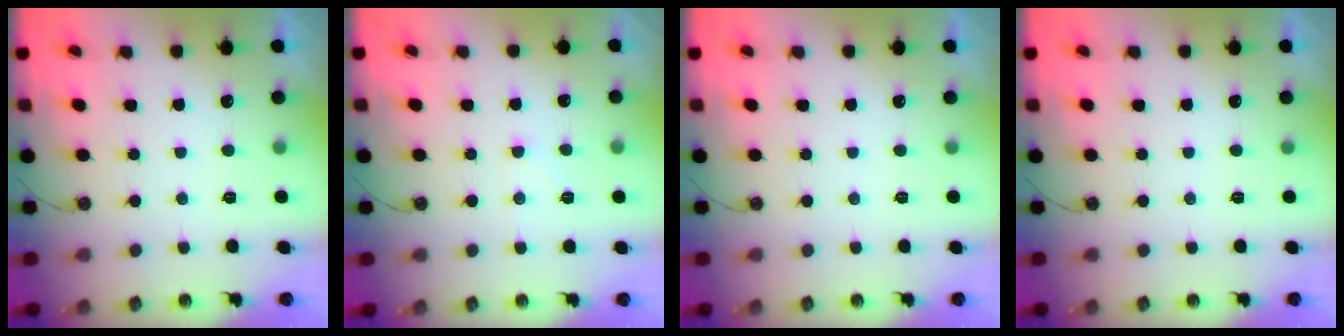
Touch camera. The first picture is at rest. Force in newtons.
{"total": 4.7, "press": 4.7, "slide": 0.5}
{"total": 0.0}
{"total": 0.0}